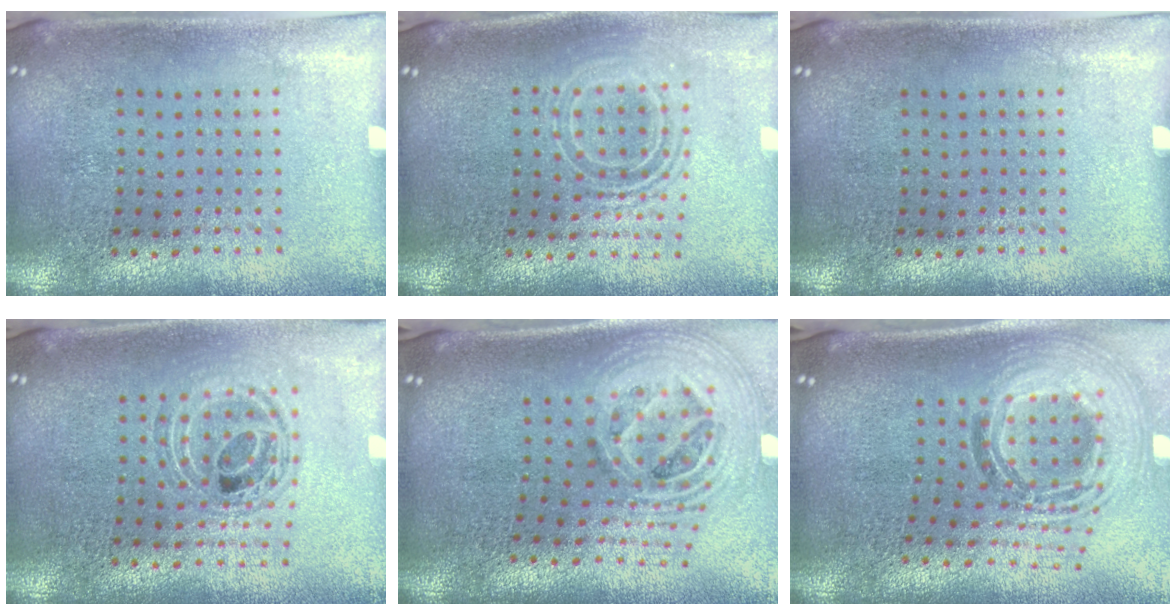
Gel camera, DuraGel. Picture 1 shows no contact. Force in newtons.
{"total": 1.7, "press": 1.3, "slide": 1.1}
{"total": 0.0}
{"total": 0.9, "press": 0.9, "slide": 0.2}
{"total": 2.8, "press": 1.9, "slide": 2.1}
{"total": 1.9, "press": 1.5, "slide": 1.1}